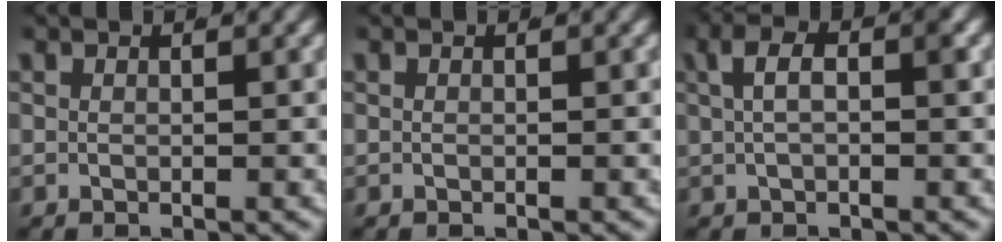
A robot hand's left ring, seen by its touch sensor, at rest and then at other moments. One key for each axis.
{"total": 0.0}
{"total": 3.3, "fx": 1.0, "fy": 1.2, "fz": 2.9, "tx": -0.039, "ty": 0.013, "tz": 0.013}